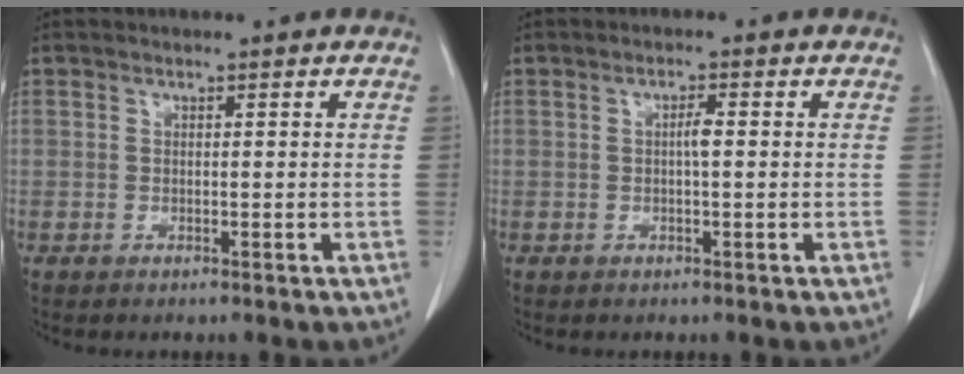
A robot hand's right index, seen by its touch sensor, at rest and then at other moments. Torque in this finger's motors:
{"motor_torque": [0.47, -0.15, 0.17, 0.06]}